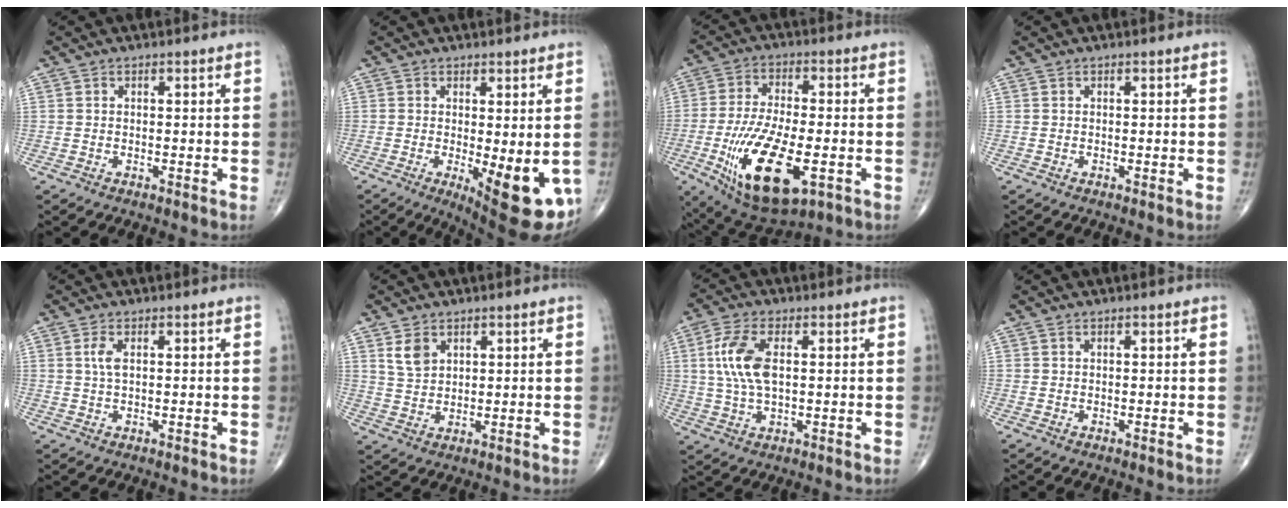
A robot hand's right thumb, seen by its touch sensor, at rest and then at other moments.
{"total": 12.5, "force": [-3.0, 4.2, 11.4], "torque": [-0.140, -0.025, -0.027]}
{"total": 19.0, "force": [-6.0, 7.9, 16.2], "torque": [-0.303, -0.004, -0.089]}
{"total": 0.0}
{"total": 2.4, "force": [0.7, 1.0, 2.1], "torque": [-0.051, 0.004, 0.017]}
{"total": 4.3, "force": [2.3, 2.8, 2.3], "torque": [-0.034, -0.012, 0.051]}
{"total": 9.0, "force": [1.6, 4.3, 7.8], "torque": [-0.176, 0.003, 0.032]}
{"total": 0.0}